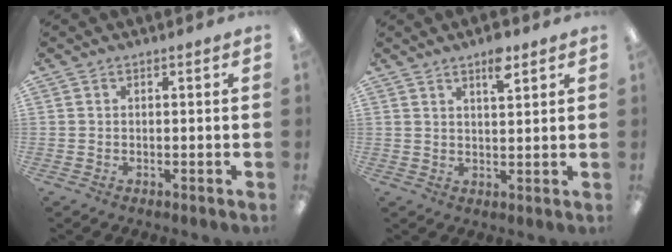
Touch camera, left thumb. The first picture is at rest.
{"total": 5.3, "force": [3.8, 1.6, 3.4], "torque": [-0.043, -0.018, 0.061]}